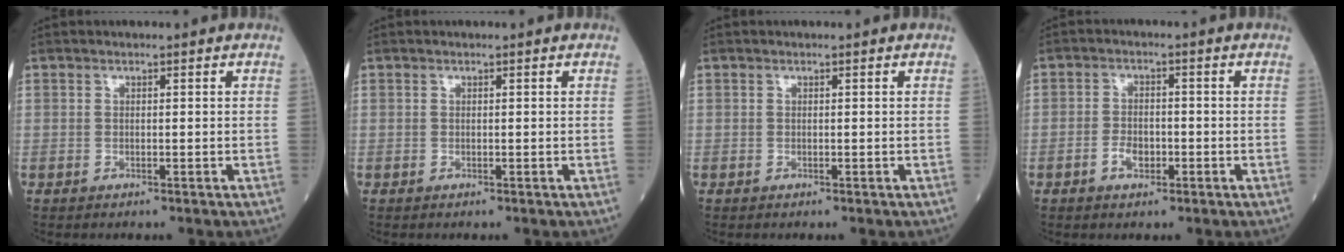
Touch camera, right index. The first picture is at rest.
{"total": 0.0}
{"total": 0.0}
{"total": 3.0, "force": [-1.4, 1.7, 2.0], "torque": [-0.037, 0.005, -0.026]}